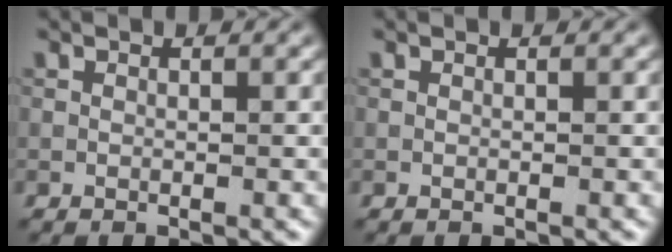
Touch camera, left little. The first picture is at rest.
{"total": 0.0}